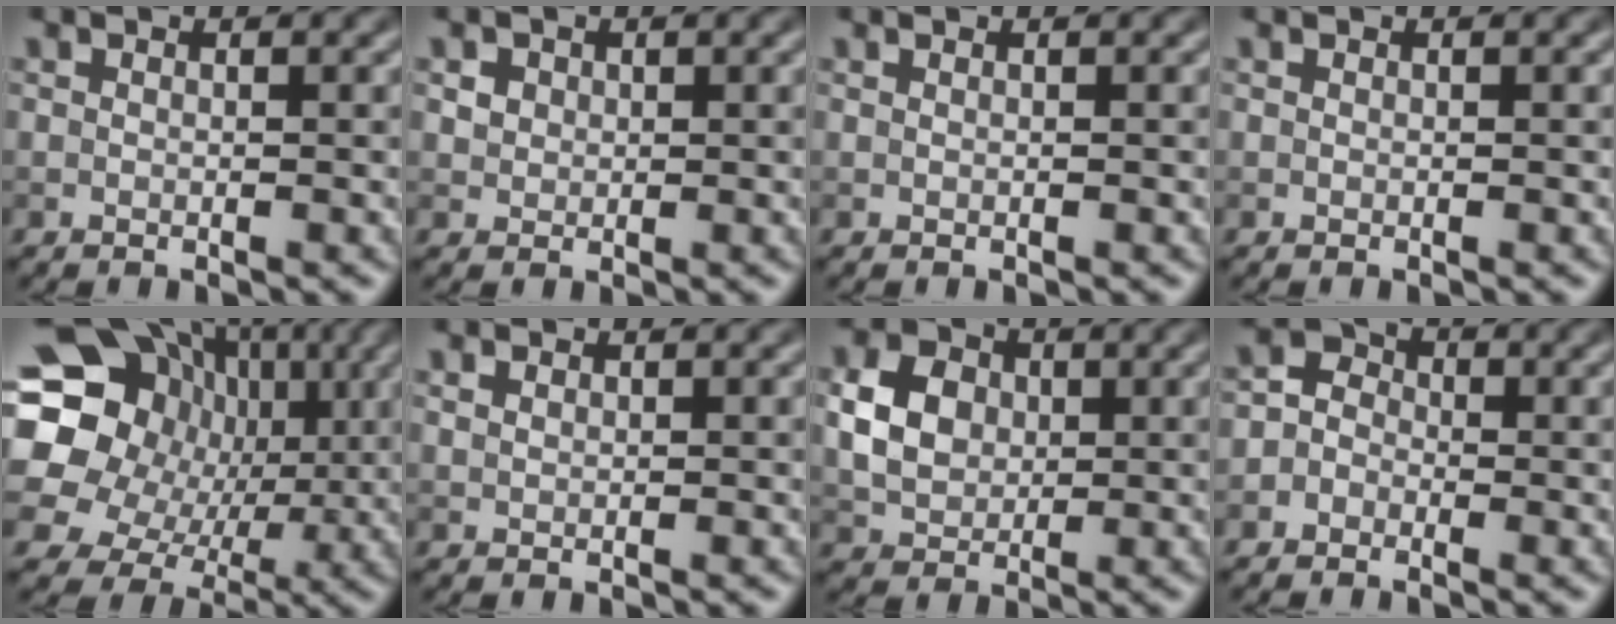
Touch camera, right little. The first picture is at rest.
{"total": 1.6, "force": [0.7, 1.3, 0.6], "torque": [-0.016, -0.002, 0.020]}
{"total": 0.0}
{"total": 0.0}
{"total": 19.7, "force": [3.3, 17.4, 8.6], "torque": [-0.206, 0.040, 0.025]}
{"total": 0.7, "force": [0.4, 0.5, 0.3], "torque": [-0.009, 0.000, 0.010]}
{"total": 4.7, "force": [0.5, 3.8, 2.7], "torque": [-0.062, 0.006, 0.007]}
{"total": 2.5, "force": [-1.0, 2.1, 0.9], "torque": [0.000, 0.007, -0.031]}